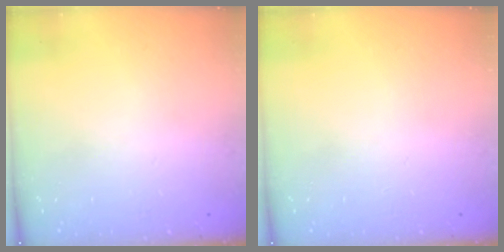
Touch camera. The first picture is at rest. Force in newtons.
{"total": 0.0}